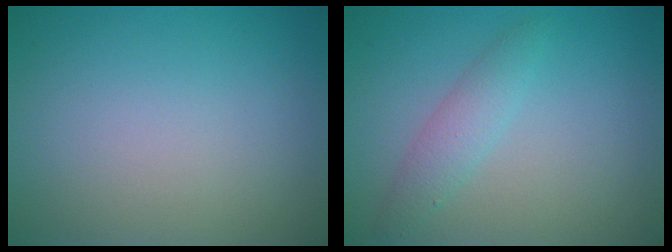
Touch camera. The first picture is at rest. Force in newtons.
{"total": 2.1, "press": 2.1, "slide": 0.1}